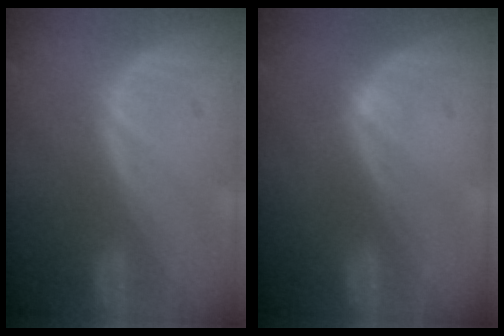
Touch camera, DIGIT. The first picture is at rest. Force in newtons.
{"total": 0.8, "press": 0.6, "slide": 0.5}